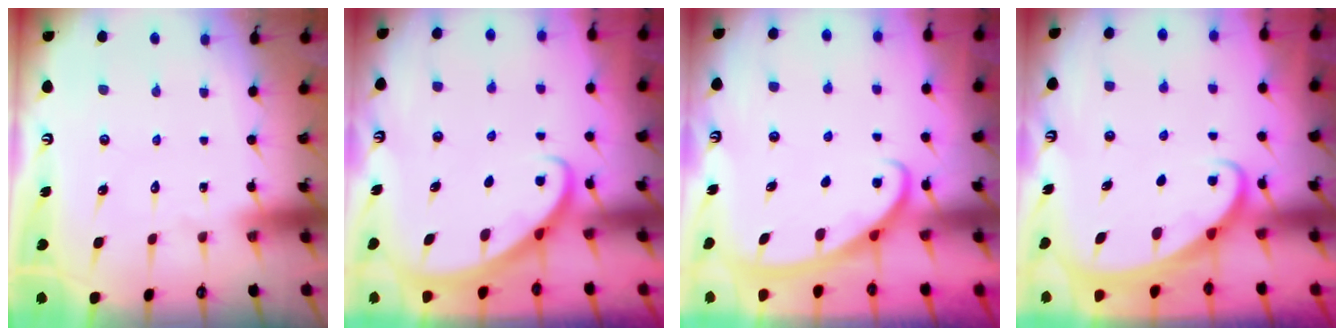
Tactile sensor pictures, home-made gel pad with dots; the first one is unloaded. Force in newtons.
{"total": 2.8, "press": 2.8, "slide": 0.2}
{"total": 2.8, "press": 2.8, "slide": 0.4}
{"total": 1.9, "press": 1.9, "slide": 0.2}